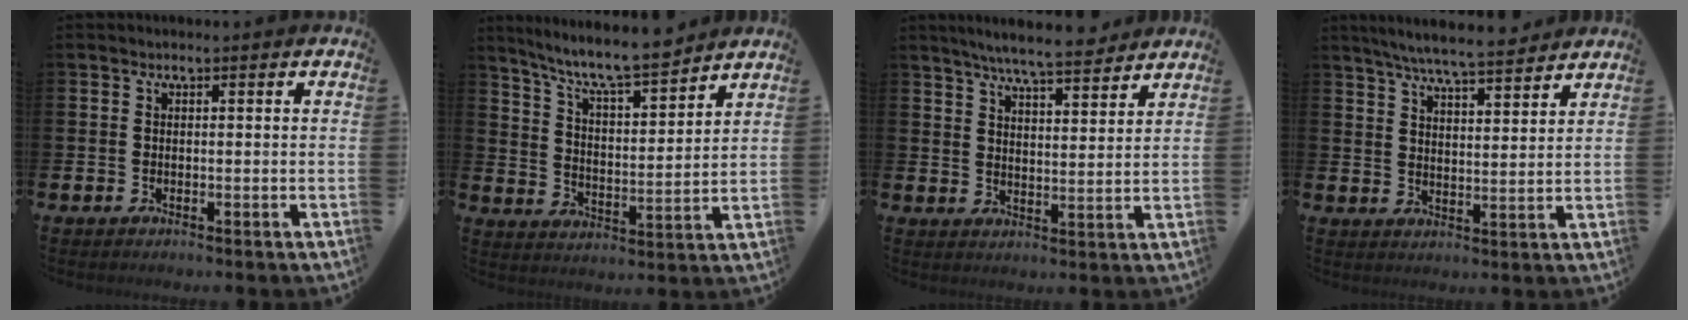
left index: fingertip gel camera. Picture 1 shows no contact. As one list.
[{"total": 8.6, "force": [8.0, 0.8, 3.1], "torque": [-0.089, -0.056, 0.140]}, {"total": 6.6, "force": [6.3, 0.4, 2.0], "torque": [-0.048, -0.033, 0.109]}, {"total": 6.6, "force": [6.2, 0.2, 2.0], "torque": [-0.056, -0.035, 0.109]}]